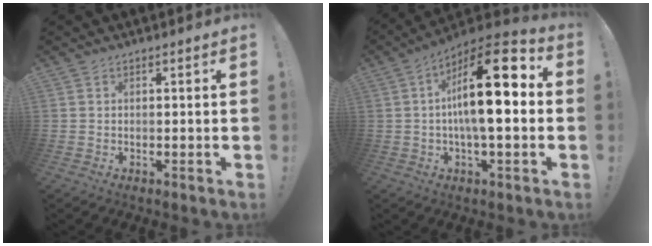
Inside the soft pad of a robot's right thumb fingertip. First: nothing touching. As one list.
[{"total": 18.6, "force": [1.6, 5.7, 17.7], "torque": [-0.285, -0.009, 0.015]}]